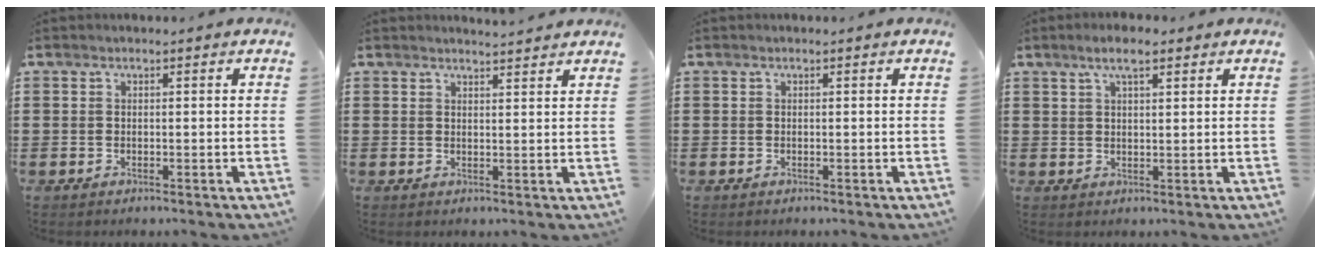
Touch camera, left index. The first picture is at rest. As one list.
[{"total": 2.0, "force": [2.0, -0.2, 0.1], "torque": [-0.008, -0.004, 0.039]}, {"total": 0.0}, {"total": 4.0, "force": [2.5, 0.9, 2.9], "torque": [-0.061, 0.005, 0.044]}]